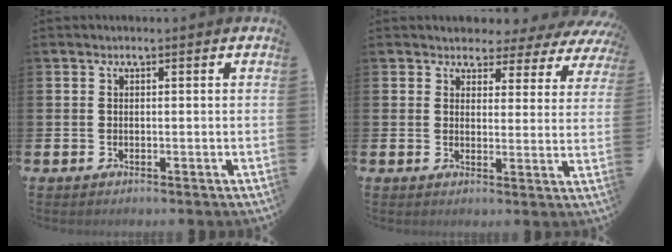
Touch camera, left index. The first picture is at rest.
{"total": 3.0, "force": [2.6, 1.6, 0.1], "torque": [-0.014, -0.026, 0.039]}